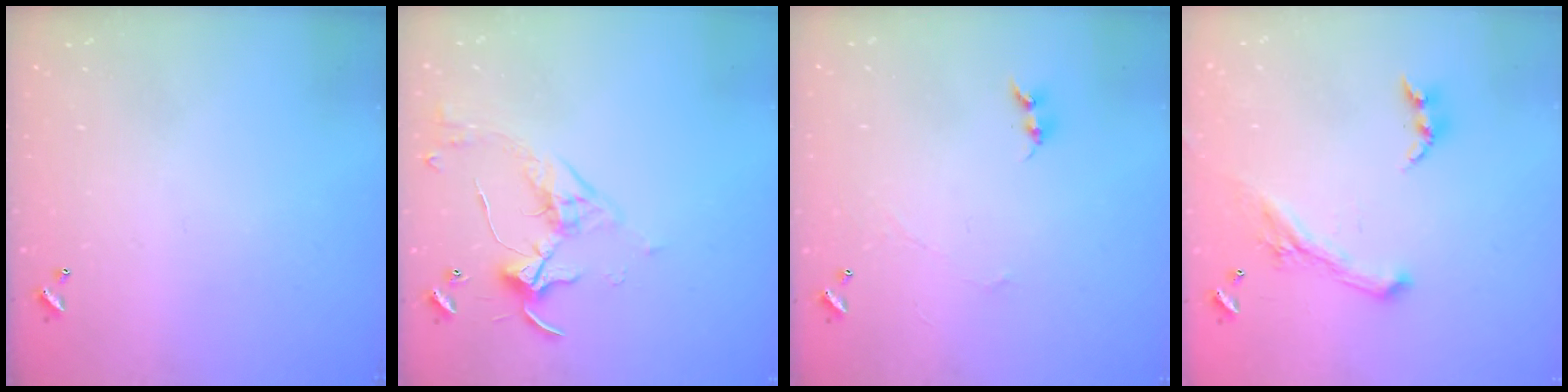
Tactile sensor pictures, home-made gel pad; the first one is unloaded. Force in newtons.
{"total": 3.4, "press": 3.4, "slide": 0.6}
{"total": 0.6, "press": 0.3, "slide": 0.5}
{"total": 1.8, "press": 1.7, "slide": 0.4}